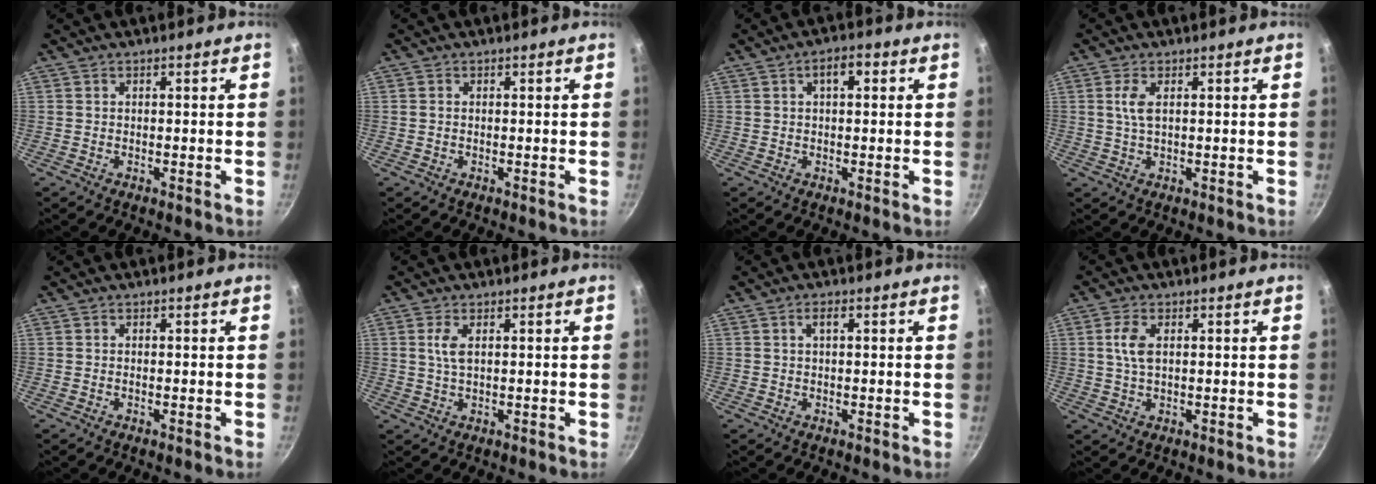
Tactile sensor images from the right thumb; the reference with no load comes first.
{"total": 0.6, "force": [0.1, 0.4, 0.4], "torque": [-0.007, 0.002, 0.001]}
{"total": 3.8, "force": [1.1, 1.9, 3.1], "torque": [-0.037, 0.012, 0.015]}
{"total": 3.3, "force": [0.9, 1.4, 2.9], "torque": [-0.062, -0.001, 0.019]}
{"total": 0.0}
{"total": 3.0, "force": [0.9, 1.2, 2.6], "torque": [-0.055, -0.003, 0.019]}
{"total": 1.6, "force": [0.5, 0.6, 1.4], "torque": [-0.027, 0.006, 0.011]}
{"total": 4.3, "force": [1.0, 2.3, 3.5], "torque": [-0.073, 0.003, 0.018]}